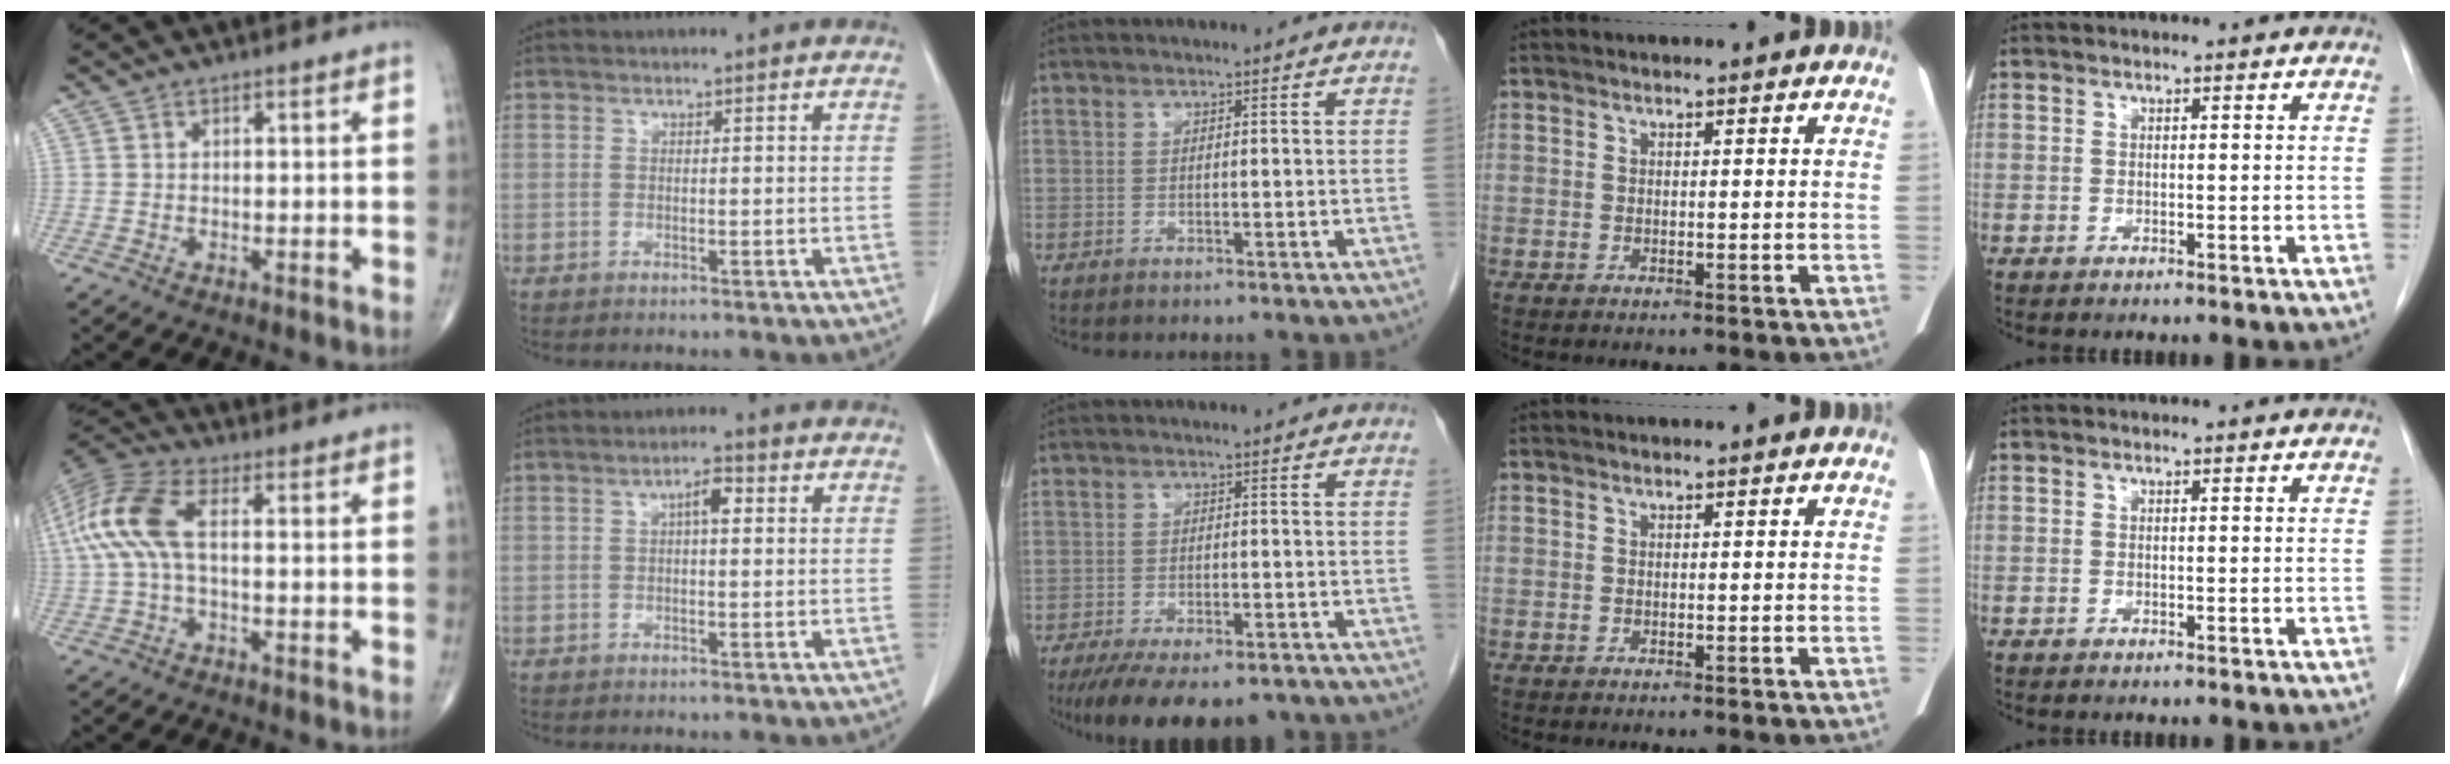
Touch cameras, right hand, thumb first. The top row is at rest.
{"thumb": {"total": 11.8, "force": [0.6, 5.2, 10.5], "torque": [-0.254, 0.030, 0.007]}, "index": {"total": 2.9, "force": [0.6, 0.8, 2.7], "torque": [-0.045, 0.008, 0.008]}, "middle": {"total": 13.4, "force": [-10.4, 4.8, 7.1], "torque": [-0.129, -0.016, -0.146]}}